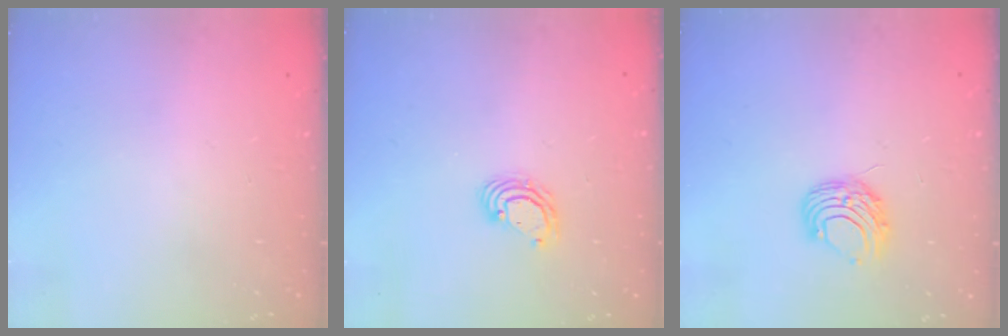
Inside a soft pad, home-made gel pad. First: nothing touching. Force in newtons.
{"total": 4.3, "press": 4.3, "slide": 0.1}
{"total": 7.6, "press": 7.6, "slide": 0.5}